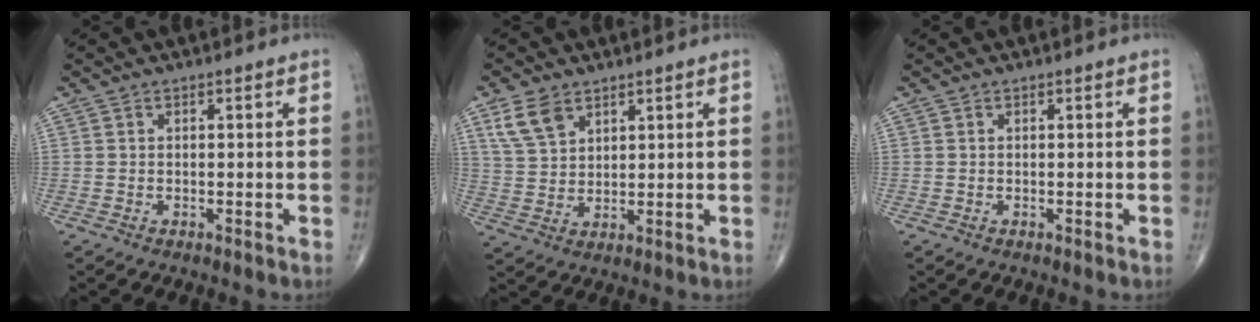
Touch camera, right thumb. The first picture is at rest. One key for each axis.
{"total": 6.8, "fx": 4.0, "fy": 4.2, "fz": 3.6, "tx": -0.061, "ty": -0.014, "tz": 0.087}
{"total": 0.0}